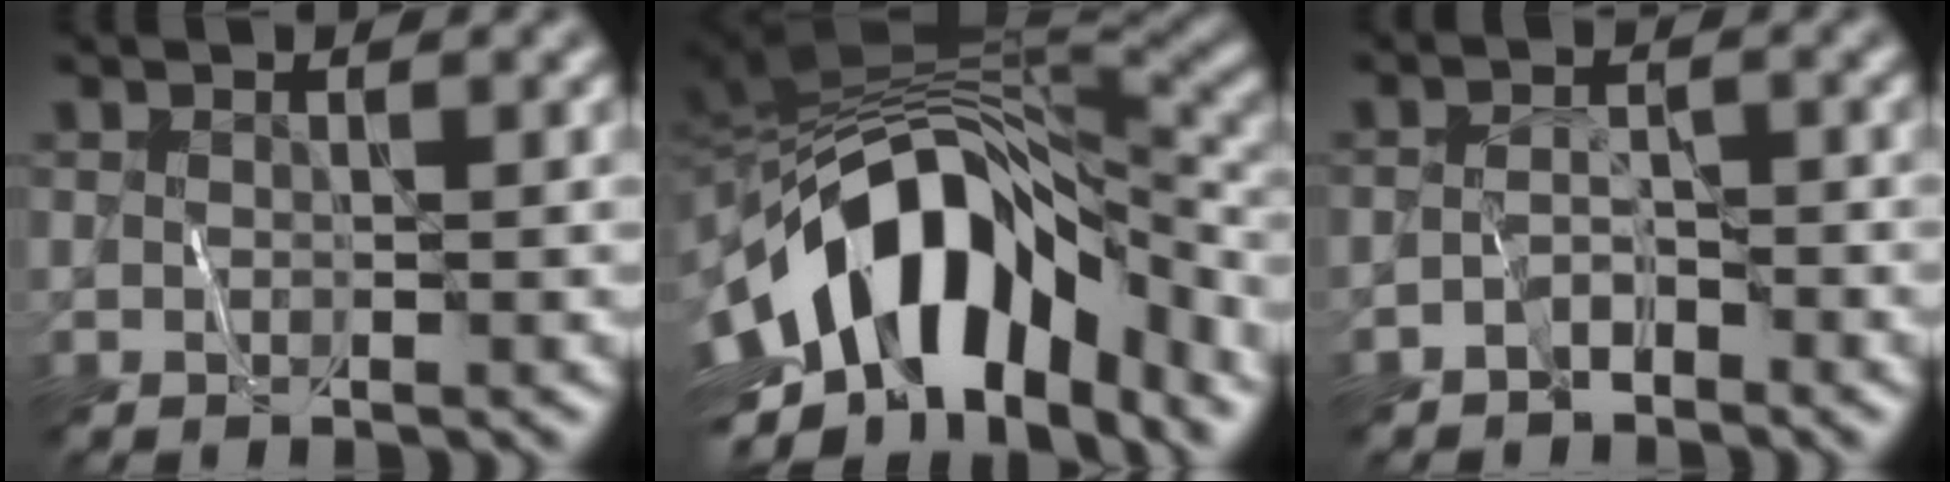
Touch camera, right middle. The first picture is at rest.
{"total": 14.6, "force": [-5.6, 8.1, 10.8], "torque": [-0.180, 0.011, -0.097]}
{"total": 2.0, "force": [-1.6, 0.8, 0.7], "torque": [-0.011, 0.015, -0.033]}